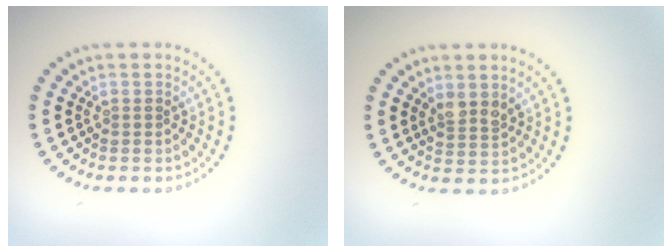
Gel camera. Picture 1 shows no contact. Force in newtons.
{"total": 1.7, "press": 1.4, "slide": 1.0}